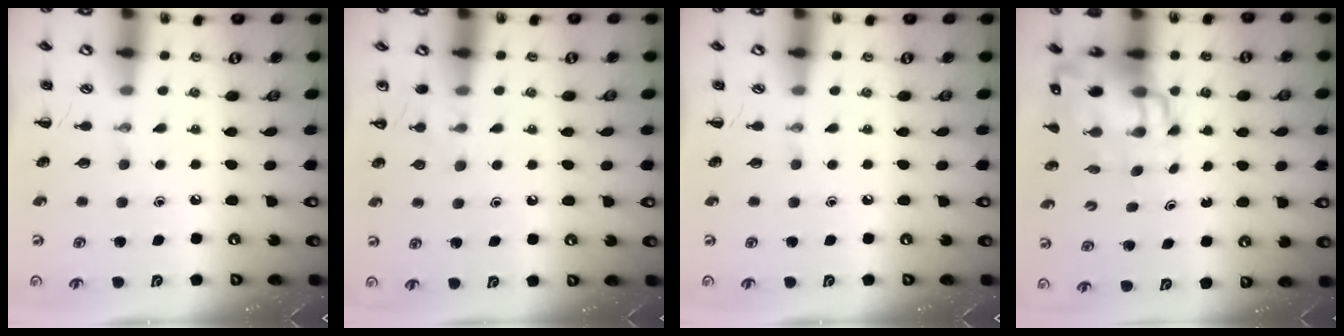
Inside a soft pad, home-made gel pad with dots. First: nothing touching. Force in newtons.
{"total": 6.0, "press": 5.7, "slide": 1.8}
{"total": 0.0}
{"total": 10.3, "press": 9.9, "slide": 2.9}